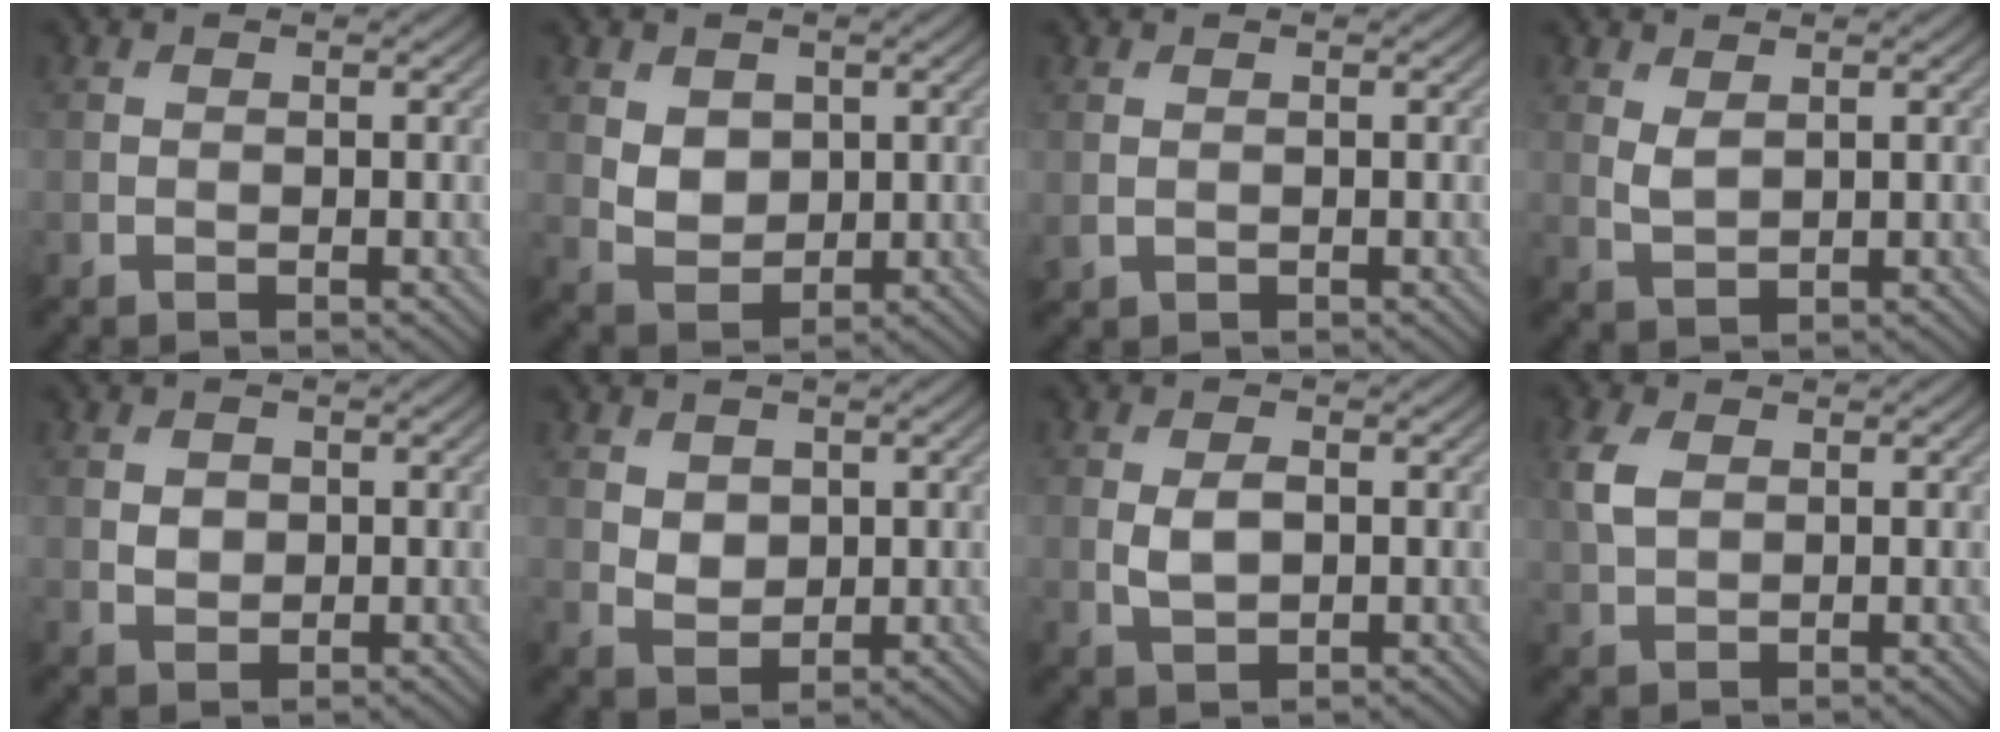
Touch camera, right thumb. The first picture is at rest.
{"total": 3.7, "force": [1.3, 2.9, 2.0], "torque": [-0.056, -0.006, 0.025]}
{"total": 0.7, "force": [0.1, 0.5, 0.4], "torque": [-0.014, -0.004, 0.007]}
{"total": 1.9, "force": [1.1, 0.9, 1.3], "torque": [-0.036, -0.005, 0.027]}
{"total": 1.8, "force": [0.2, 1.5, 1.0], "torque": [-0.024, -0.003, 0.004]}
{"total": 2.7, "force": [1.1, 2.1, 1.4], "torque": [-0.039, -0.005, 0.021]}
{"total": 3.2, "force": [0.1, 1.9, 2.6], "torque": [-0.059, -0.004, 0.005]}
{"total": 3.8, "force": [1.1, 2.5, 2.7], "torque": [-0.075, 0.006, 0.021]}